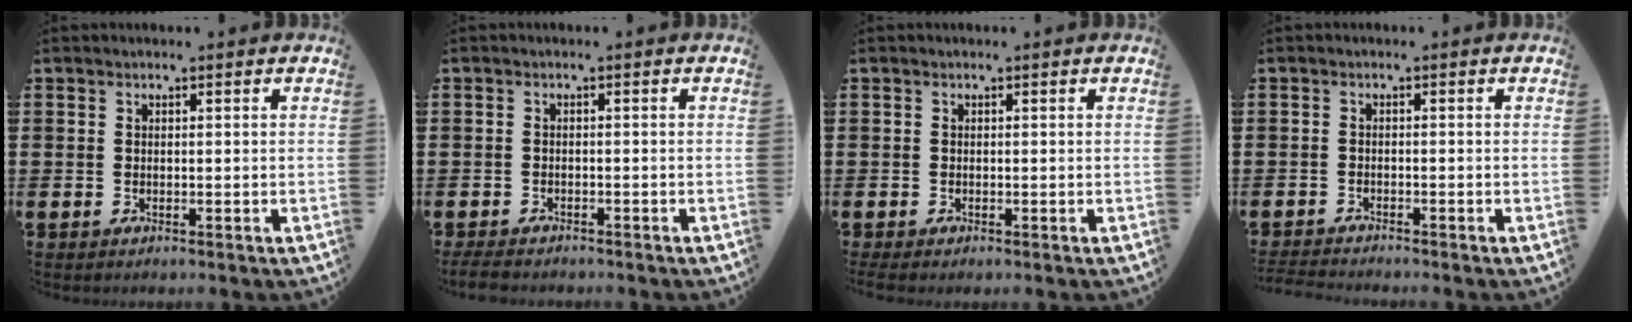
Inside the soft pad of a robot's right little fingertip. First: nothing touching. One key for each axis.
{"total": 1.3, "fx": -1.1, "fy": 0.4, "fz": 0.5, "tx": -0.012, "ty": 0.002, "tz": -0.025}
{"total": 0.0}
{"total": 1.2, "fx": -1.2, "fy": 0.0, "fz": 0.1, "tx": -0.004, "ty": 0.001, "tz": -0.024}